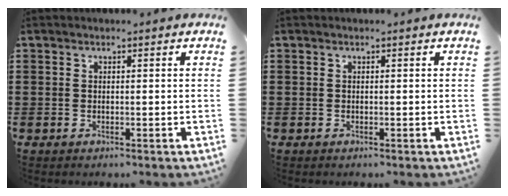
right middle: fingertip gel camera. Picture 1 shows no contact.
{"total": 0.0}